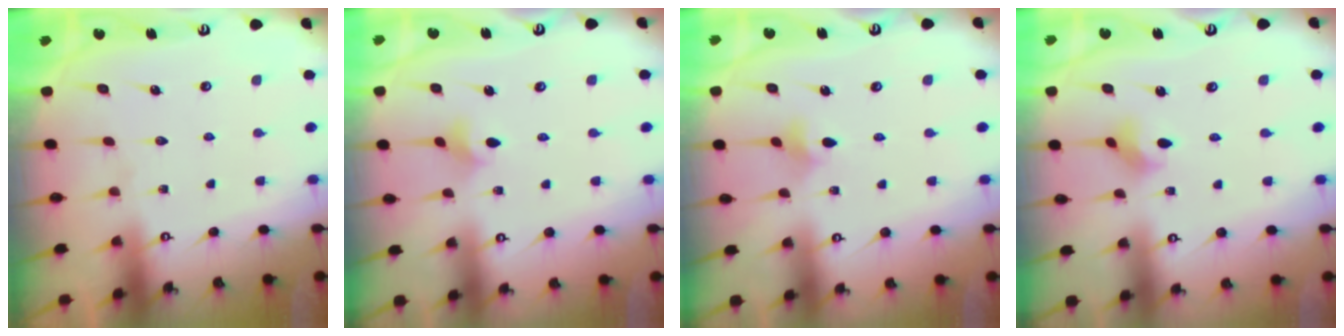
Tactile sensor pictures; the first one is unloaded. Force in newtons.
{"total": 4.1, "press": 4.0, "slide": 0.9}
{"total": 3.4, "press": 3.4, "slide": 0.7}
{"total": 2.8, "press": 2.8, "slide": 0.1}